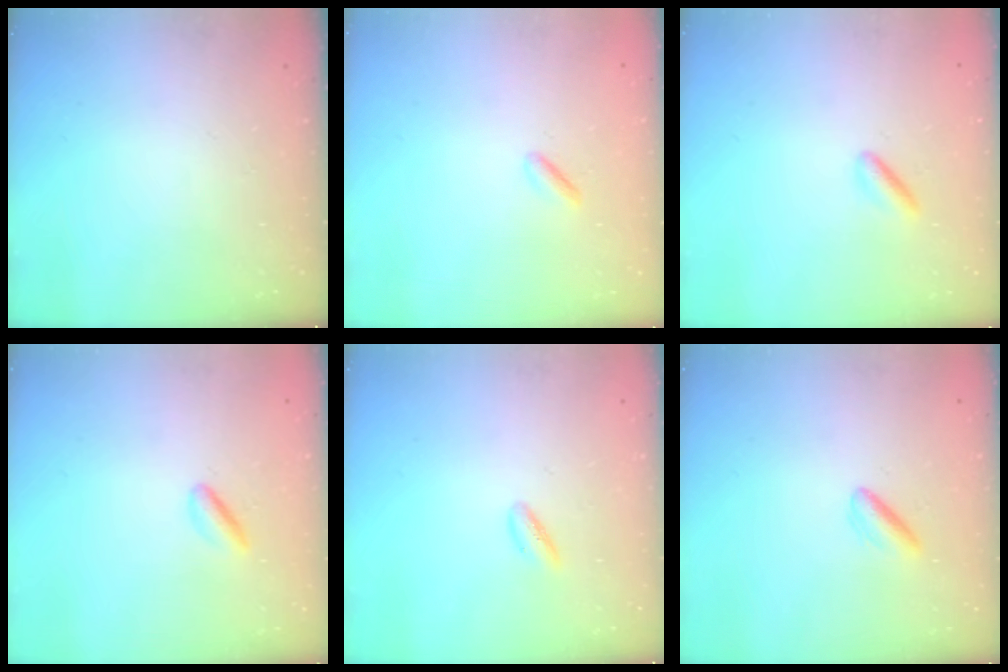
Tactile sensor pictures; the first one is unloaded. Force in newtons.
{"total": 1.5, "press": 1.3, "slide": 0.7}
{"total": 3.5, "press": 3.4, "slide": 0.8}
{"total": 3.0, "press": 2.8, "slide": 1.1}
{"total": 3.1, "press": 3.0, "slide": 0.9}
{"total": 3.1, "press": 2.9, "slide": 1.1}